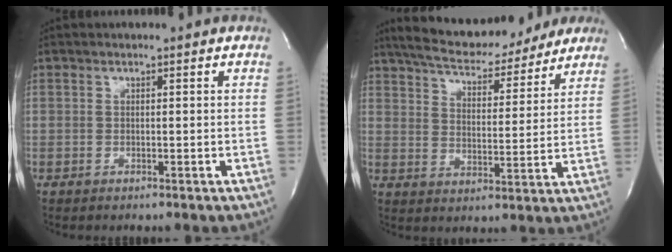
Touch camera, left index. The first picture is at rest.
{"total": 19.2, "force": [16.7, 5.5, 7.6], "torque": [-0.124, 0.010, 0.234]}